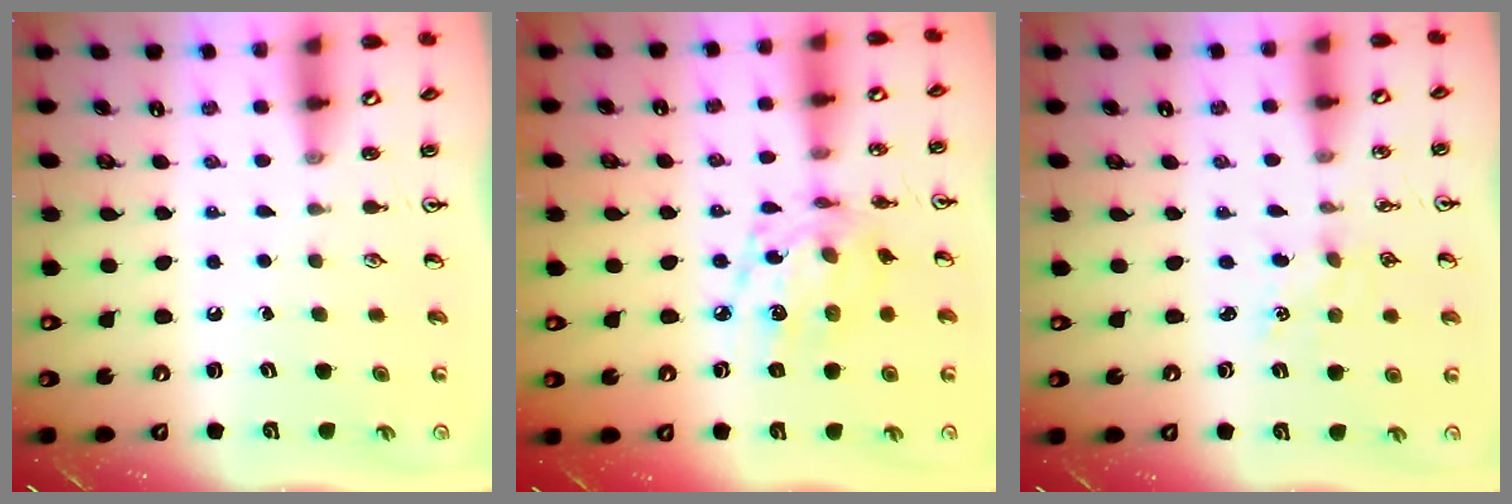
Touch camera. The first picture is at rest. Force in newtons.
{"total": 11.9, "press": 11.8, "slide": 0.7}
{"total": 2.6, "press": 2.6, "slide": 0.4}